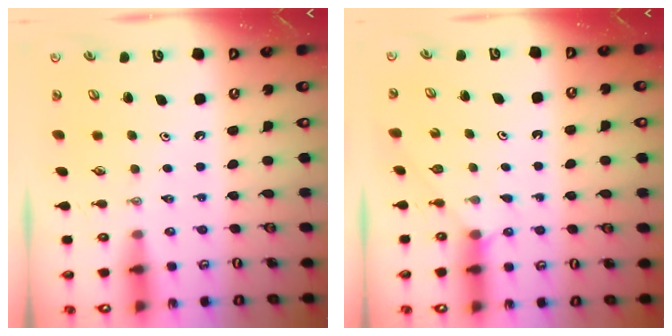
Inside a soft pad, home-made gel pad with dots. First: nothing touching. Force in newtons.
{"total": 4.1, "press": 4.0, "slide": 0.4}